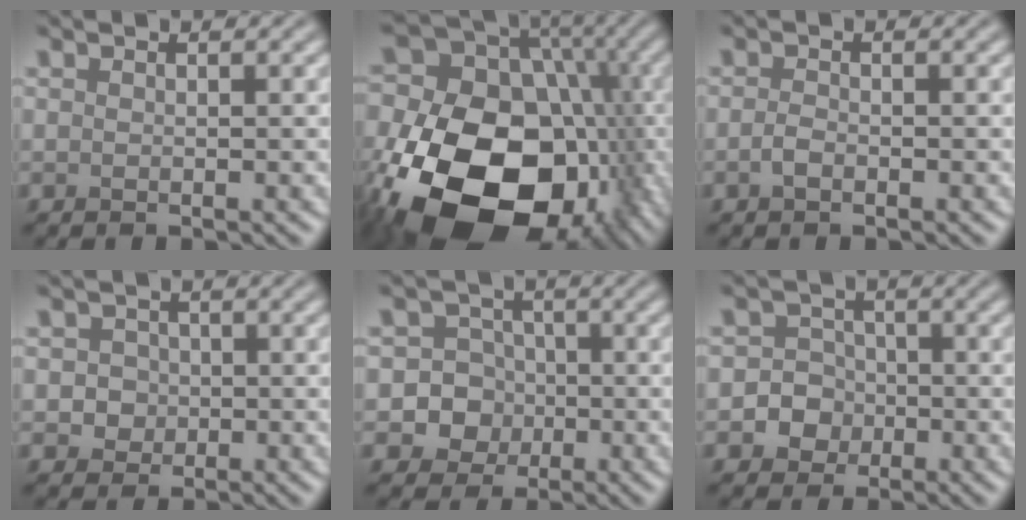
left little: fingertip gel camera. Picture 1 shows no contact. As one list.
[{"total": 22.2, "force": [-7.6, 16.5, 12.8], "torque": [-0.236, -0.021, -0.129]}, {"total": 1.0, "force": [-0.5, 0.5, 0.7], "torque": [-0.018, 0.000, -0.012]}, {"total": 2.0, "force": [0.1, 1.9, 0.7], "torque": [0.005, 0.002, -0.001]}, {"total": 7.3, "force": [-1.6, 7.0, 1.5], "torque": [-0.010, 0.016, -0.063]}, {"total": 3.7, "force": [-1.1, 3.5, 0.7], "torque": [0.023, 0.007, -0.036]}]